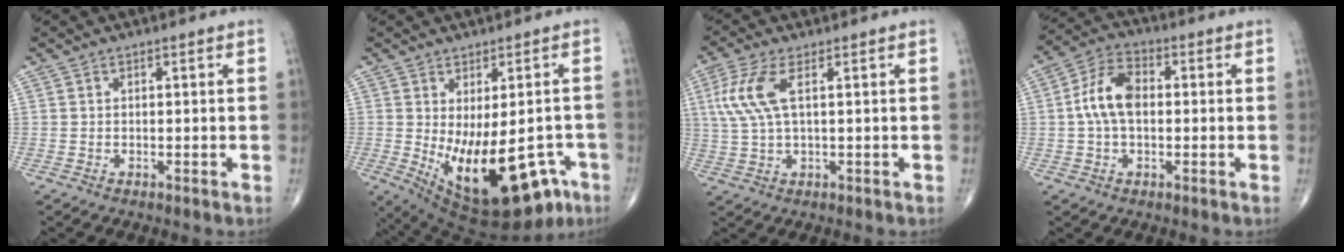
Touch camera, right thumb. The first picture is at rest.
{"total": 19.5, "force": [-6.5, 9.3, 15.8], "torque": [-0.216, -0.004, -0.072]}
{"total": 7.6, "force": [2.1, 2.7, 6.8], "torque": [-0.184, 0.009, 0.046]}
{"total": 8.9, "force": [0.2, 5.4, 7.1], "torque": [-0.135, 0.023, -0.004]}